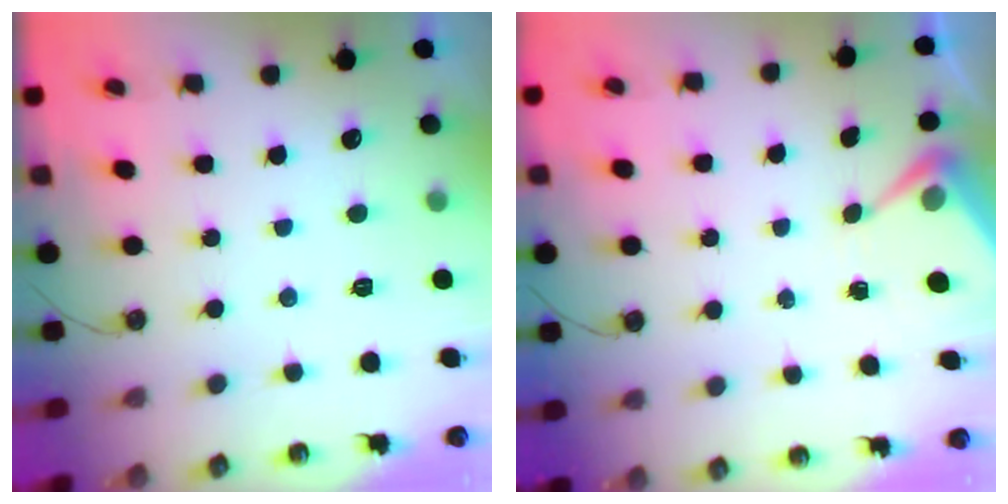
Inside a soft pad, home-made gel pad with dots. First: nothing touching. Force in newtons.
{"total": 5.9, "press": 5.8, "slide": 0.7}